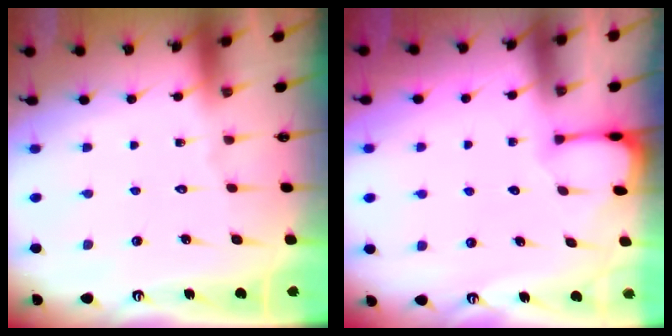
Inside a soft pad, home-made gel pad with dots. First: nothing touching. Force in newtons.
{"total": 1.3, "press": 1.2, "slide": 0.2}